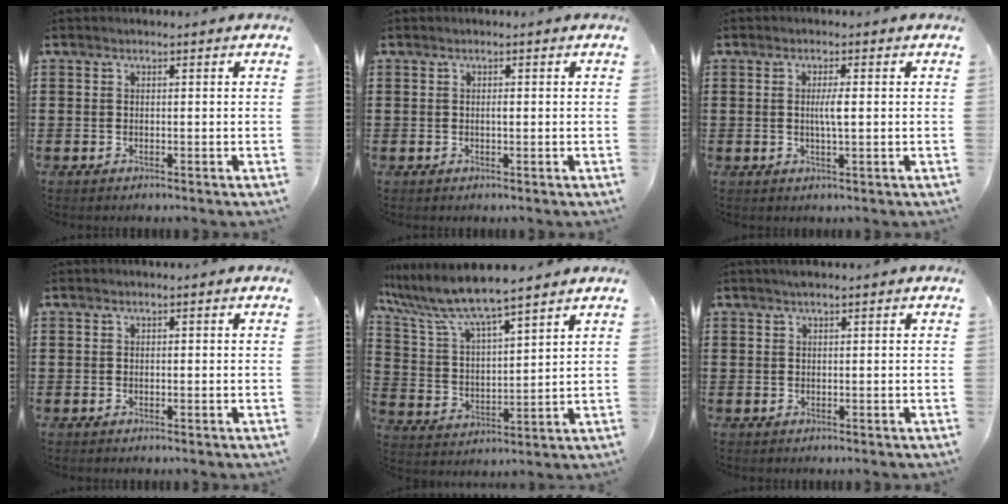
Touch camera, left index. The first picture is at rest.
{"total": 0.8, "force": [0.1, 0.2, 0.8], "torque": [-0.016, -0.003, 0.002]}
{"total": 2.9, "force": [0.2, 0.3, 2.9], "torque": [-0.055, -0.003, 0.002]}
{"total": 0.0}
{"total": 7.8, "force": [6.9, 0.4, 3.7], "torque": [-0.104, -0.037, 0.115]}
{"total": 0.7, "force": [0.5, 0.0, 0.6], "torque": [-0.012, 0.000, 0.009]}